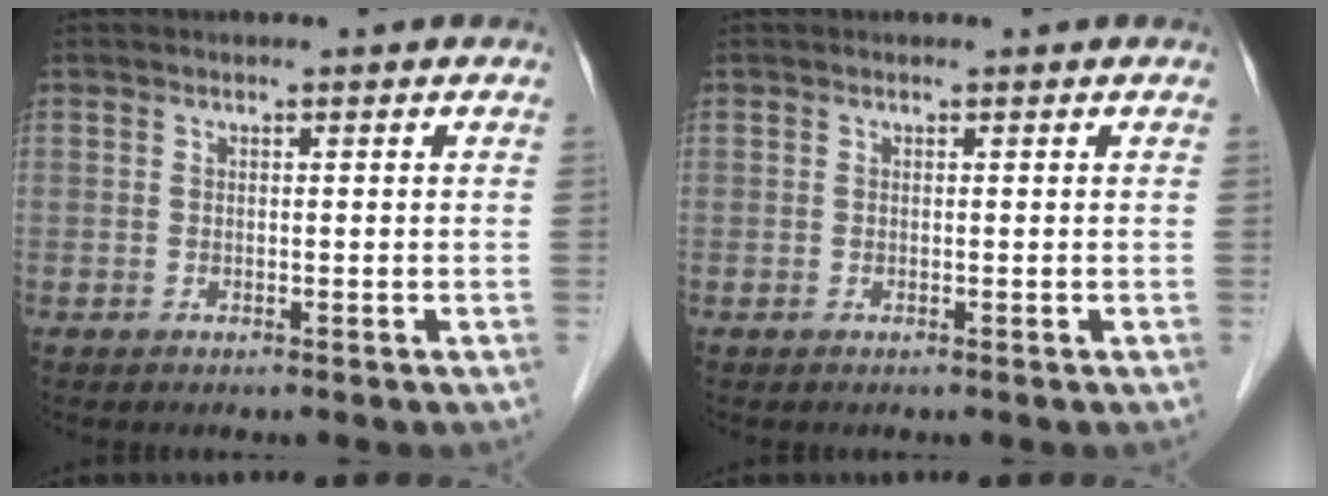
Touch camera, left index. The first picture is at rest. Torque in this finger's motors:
{"motor_torque": [-0.37, 0.03, -0.04, 0.00]}